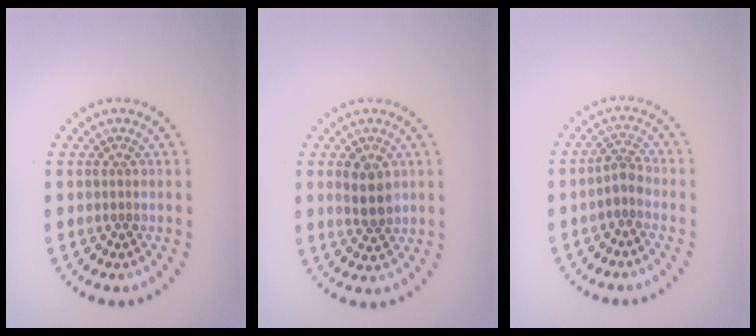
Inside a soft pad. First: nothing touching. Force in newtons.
{"total": 2.9, "press": 2.8, "slide": 0.8}
{"total": 1.9, "press": 1.5, "slide": 1.2}